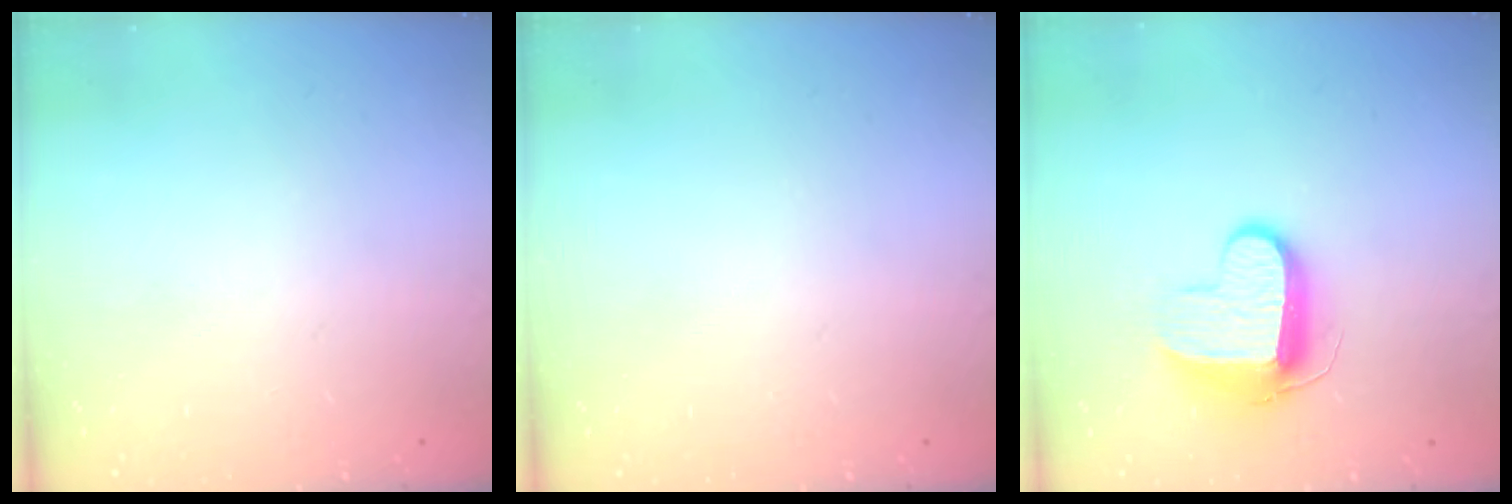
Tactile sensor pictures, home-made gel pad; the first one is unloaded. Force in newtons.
{"total": 0.0}
{"total": 10.3, "press": 10.3, "slide": 1.1}